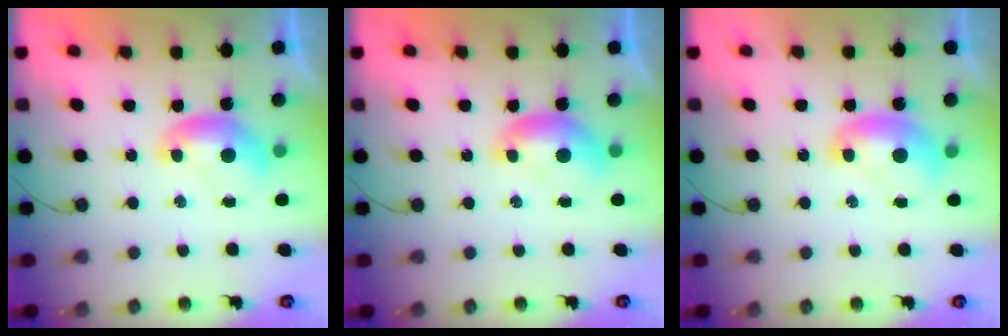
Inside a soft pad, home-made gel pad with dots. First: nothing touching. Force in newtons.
{"total": 0.0}
{"total": 1.8, "press": 1.8, "slide": 0.2}